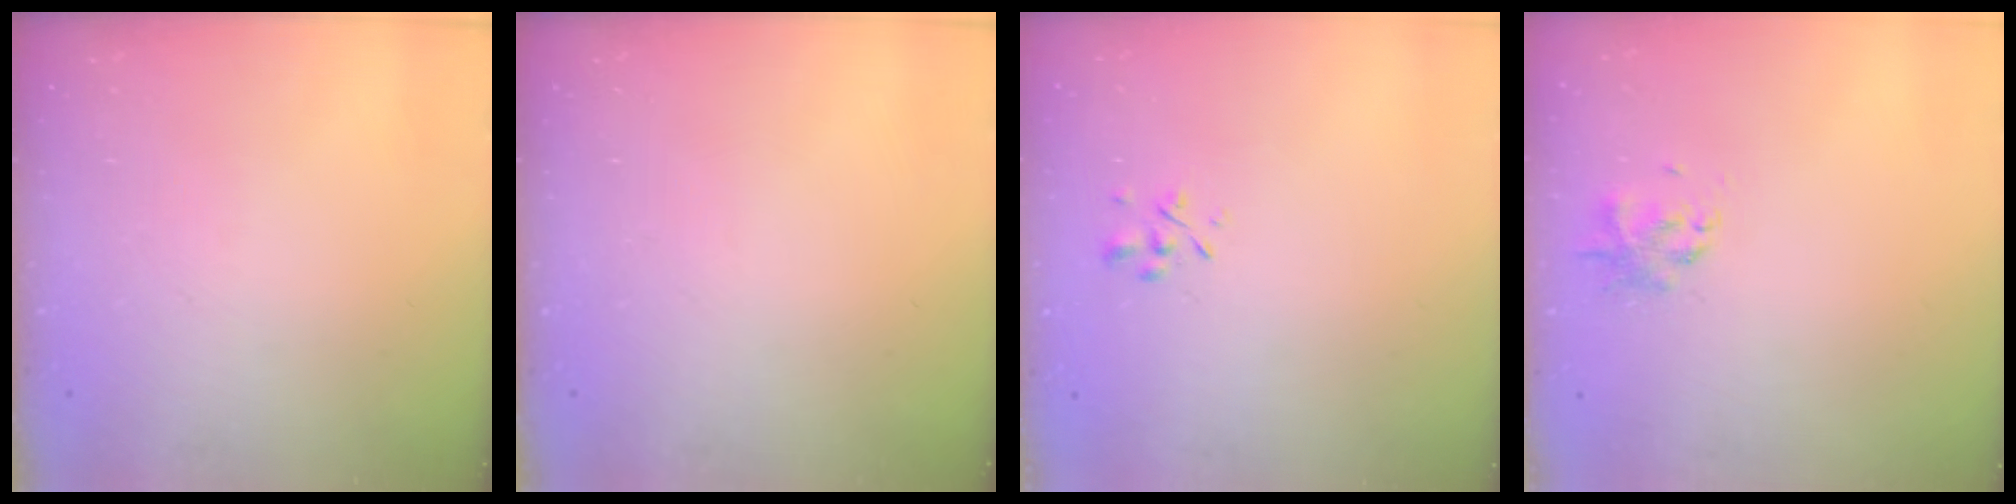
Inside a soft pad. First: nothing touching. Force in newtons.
{"total": 0.0}
{"total": 1.3, "press": 1.2, "slide": 0.5}
{"total": 1.9, "press": 1.9, "slide": 0.4}